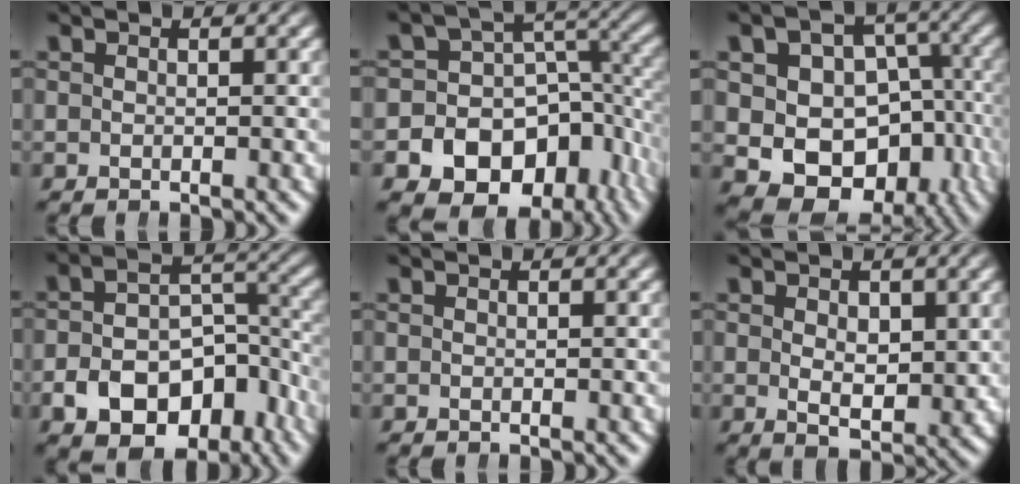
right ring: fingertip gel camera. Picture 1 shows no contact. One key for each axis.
{"total": 18.4, "fx": -6.0, "fy": 15.2, "fz": 8.5, "tx": -0.173, "ty": -0.085, "tz": -0.080}
{"total": 14.6, "fx": -3.2, "fy": 12.2, "fz": 7.3, "tx": -0.156, "ty": -0.072, "tz": -0.034}
{"total": 10.5, "fx": -4.7, "fy": 7.2, "fz": 6.0, "tx": -0.081, "ty": -0.026, "tz": -0.065}
{"total": 0.0}
{"total": 2.8, "fx": 0.2, "fy": 1.5, "fz": 2.3, "tx": -0.030, "ty": -0.022, "tz": 0.018}